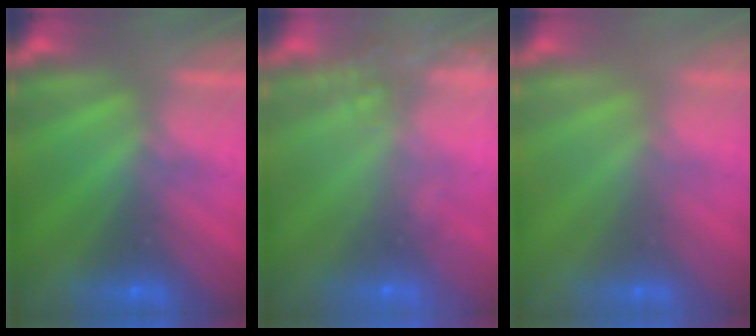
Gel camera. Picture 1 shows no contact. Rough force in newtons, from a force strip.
{"total": 5.8}
{"total": 3.0}